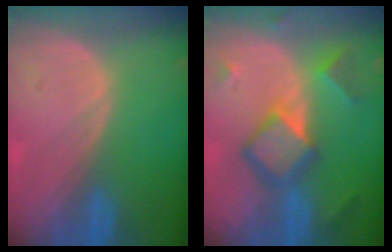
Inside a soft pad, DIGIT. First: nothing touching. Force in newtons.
{"total": 7.9, "press": 7.9, "slide": 0.4}